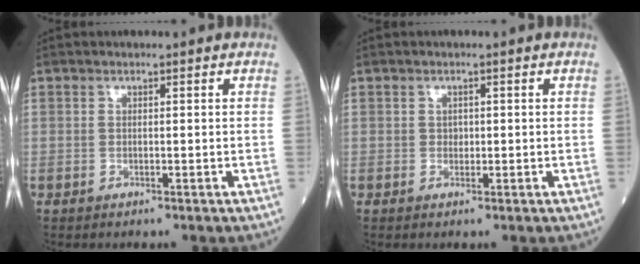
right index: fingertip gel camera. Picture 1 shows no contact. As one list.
[{"total": 0.8, "force": [0.2, 0.7, 0.3], "torque": [-0.004, 0.004, 0.005]}]